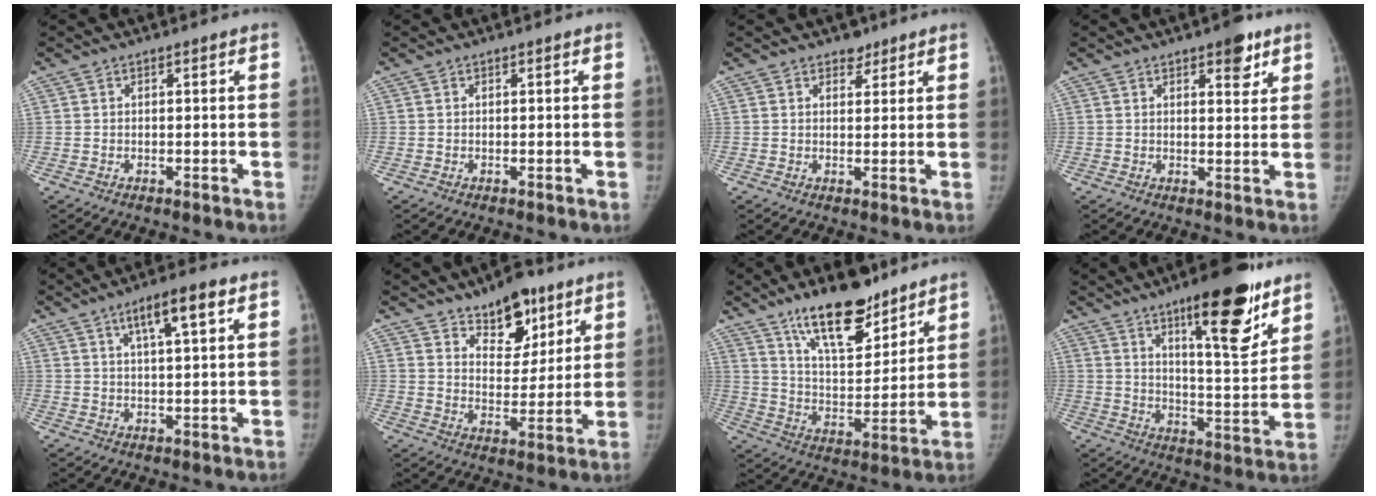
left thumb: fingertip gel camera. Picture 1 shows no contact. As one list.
[{"total": 0.0}, {"total": 2.6, "force": [1.9, 1.6, 0.7], "torque": [0.007, -0.011, 0.026]}, {"total": 5.5, "force": [3.3, 2.3, 3.7], "torque": [-0.029, -0.016, 0.040]}, {"total": 7.7, "force": [3.8, 1.6, 6.5], "torque": [-0.106, -0.005, 0.063]}, {"total": 12.0, "force": [8.1, 6.2, 6.3], "torque": [-0.056, -0.054, 0.131]}, {"total": 17.6, "force": [12.6, 6.5, 10.4], "torque": [-0.129, -0.080, 0.218]}, {"total": 19.2, "force": [11.8, 5.2, 14.2], "torque": [-0.168, -0.072, 0.179]}]